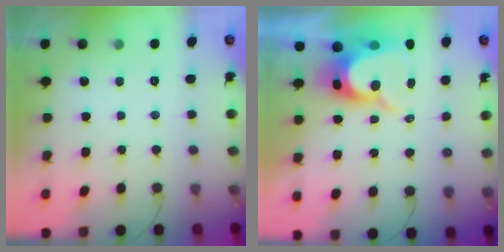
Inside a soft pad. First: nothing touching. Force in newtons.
{"total": 10.8, "press": 10.8, "slide": 0.6}